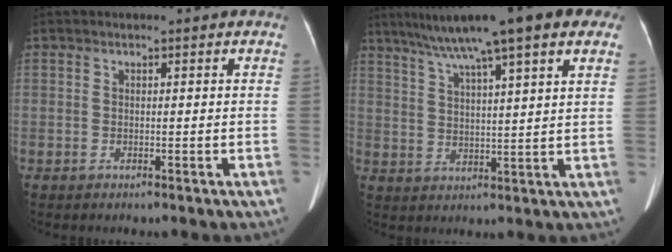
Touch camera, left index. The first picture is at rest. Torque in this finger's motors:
{"motor_torque": [1.10, -1.04, 0.34, 0.21]}